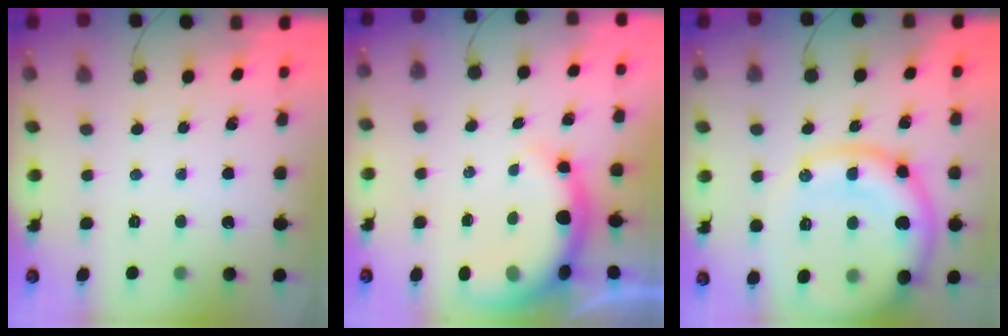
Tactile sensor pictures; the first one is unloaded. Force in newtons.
{"total": 9.9, "press": 9.8, "slide": 1.7}
{"total": 18.3, "press": 18.2, "slide": 2.2}